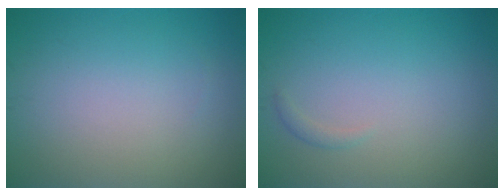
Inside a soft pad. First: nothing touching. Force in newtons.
{"total": 0.6, "press": 0.6, "slide": 0.0}